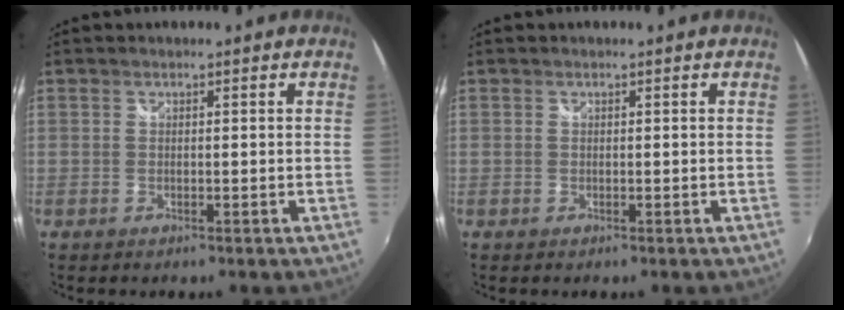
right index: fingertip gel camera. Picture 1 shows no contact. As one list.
[{"total": 0.0}]